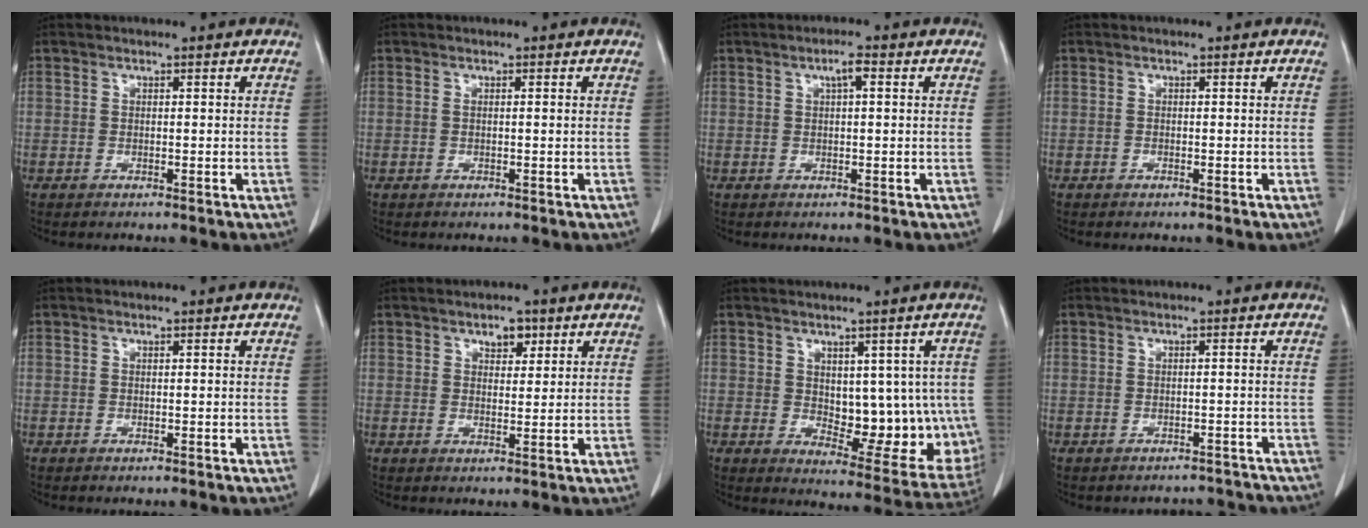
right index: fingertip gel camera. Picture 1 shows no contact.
{"total": 0.6, "force": [0.0, 0.0, 0.6], "torque": [-0.013, 0.000, 0.000]}
{"total": 2.2, "force": [0.8, 0.3, 2.0], "torque": [-0.036, 0.005, 0.012]}
{"total": 0.0}
{"total": 0.0}
{"total": 2.9, "force": [1.8, 1.6, 1.7], "torque": [-0.023, 0.001, 0.027]}
{"total": 12.8, "force": [0.6, 6.7, 10.9], "torque": [-0.131, -0.003, 0.029]}
{"total": 4.3, "force": [-3.9, 1.6, -0.5], "torque": [0.010, 0.016, -0.039]}